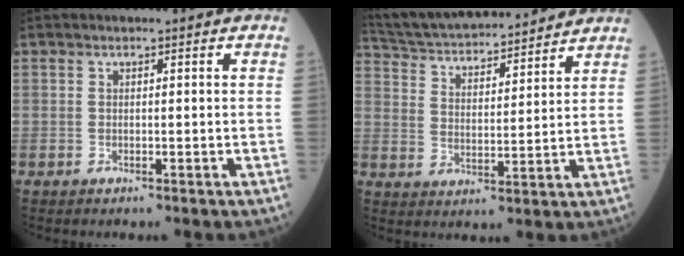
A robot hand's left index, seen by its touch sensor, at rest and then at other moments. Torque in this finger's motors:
{"motor_torque": [-0.51, -1.63, 0.53, 0.05]}